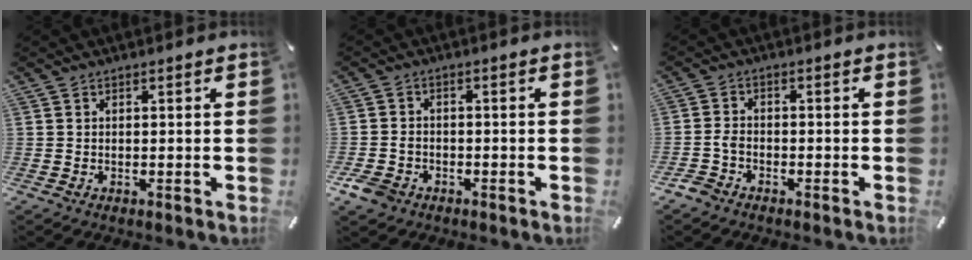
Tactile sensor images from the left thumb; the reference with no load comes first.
{"total": 4.2, "force": [-2.4, 3.2, 1.3], "torque": [-0.040, 0.007, -0.048]}
{"total": 3.2, "force": [-2.2, 2.1, 1.2], "torque": [-0.035, 0.008, -0.045]}